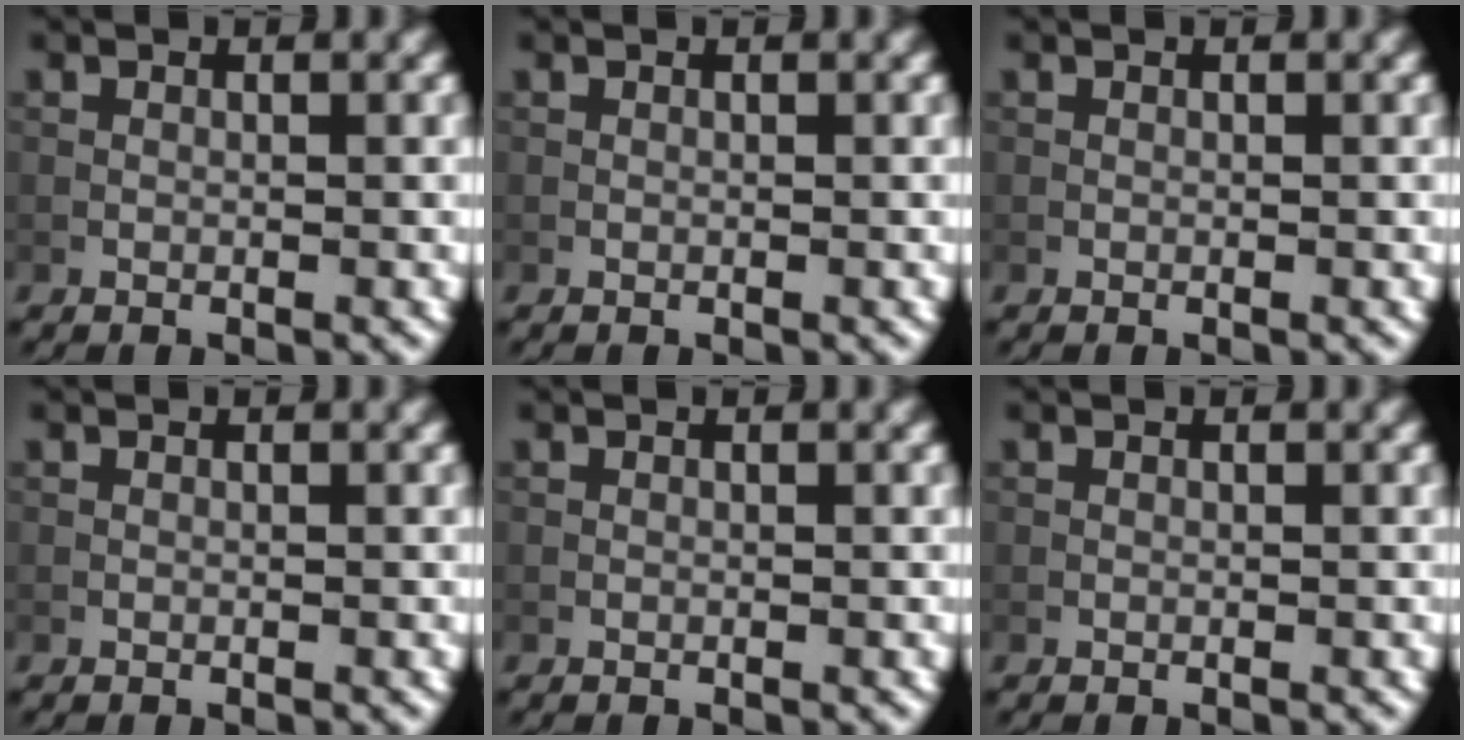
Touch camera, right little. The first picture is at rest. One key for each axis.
{"total": 0.0}
{"total": 0.0}
{"total": 0.0}
{"total": 0.0}
{"total": 0.0}